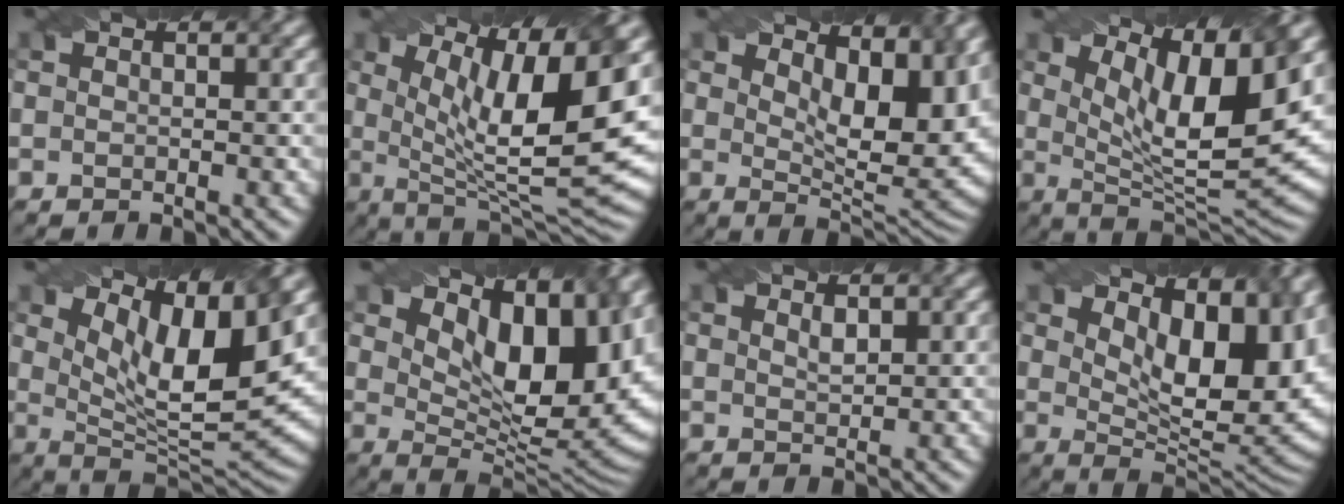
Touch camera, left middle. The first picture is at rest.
{"total": 13.4, "force": [3.1, 4.0, 12.4], "torque": [-0.184, -0.010, 0.055]}
{"total": 8.9, "force": [4.0, 3.6, 7.1], "torque": [-0.102, -0.006, 0.067]}
{"total": 10.8, "force": [4.6, 2.9, 9.4], "torque": [-0.152, -0.005, 0.081]}
{"total": 10.0, "force": [4.7, 2.8, 8.4], "torque": [-0.141, -0.007, 0.085]}
{"total": 12.5, "force": [5.5, 5.6, 9.7], "torque": [-0.140, 0.002, 0.096]}
{"total": 0.9, "force": [0.7, 0.2, 0.6], "torque": [-0.013, -0.001, 0.014]}
{"total": 11.9, "force": [4.8, 5.2, 9.6], "torque": [-0.119, 0.003, 0.074]}